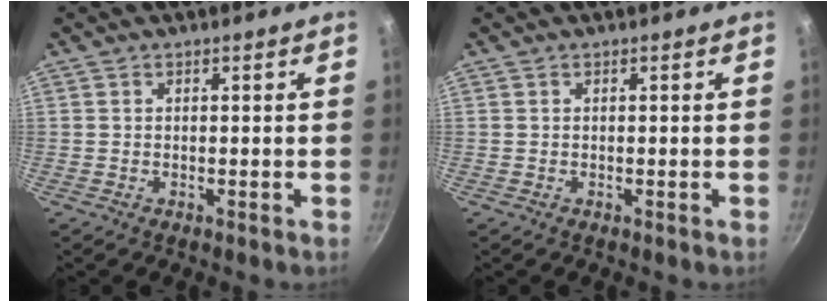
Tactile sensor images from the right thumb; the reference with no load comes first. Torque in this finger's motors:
{"motor_torque": [0.00, 0.00, -0.10, -0.10, 0.01]}